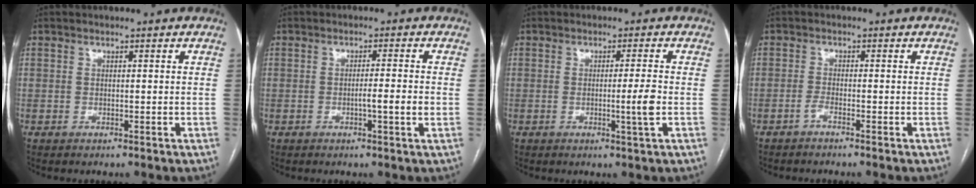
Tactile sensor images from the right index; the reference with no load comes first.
{"total": 3.4, "force": [-0.7, -0.3, 3.3], "torque": [-0.053, -0.001, -0.012]}
{"total": 3.7, "force": [-0.7, -0.8, 3.5], "torque": [-0.058, -0.006, -0.011]}
{"total": 1.3, "force": [-1.1, -0.2, 0.8], "torque": [-0.018, 0.001, -0.024]}